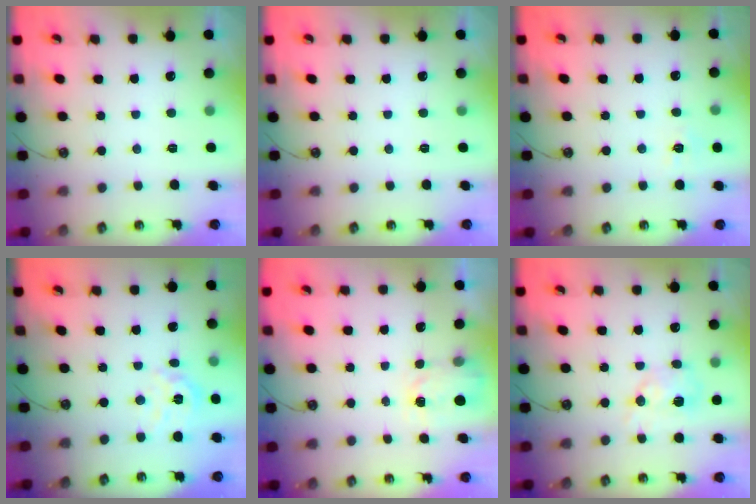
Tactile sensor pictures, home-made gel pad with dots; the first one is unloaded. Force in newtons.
{"total": 0.0}
{"total": 6.5, "press": 6.5, "slide": 0.5}
{"total": 8.7, "press": 8.7, "slide": 0.8}
{"total": 2.6, "press": 2.6, "slide": 0.4}
{"total": 8.7, "press": 8.7, "slide": 0.4}